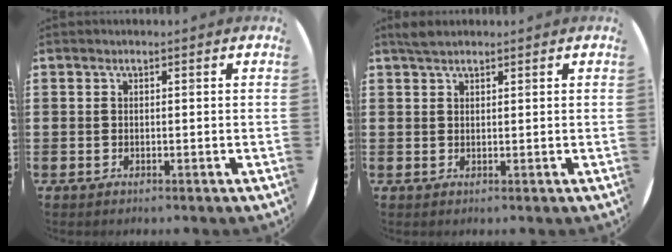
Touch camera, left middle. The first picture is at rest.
{"total": 1.7, "force": [1.5, 0.5, 0.6], "torque": [-0.015, 0.004, 0.028]}